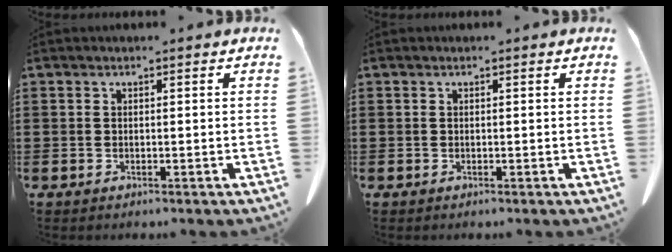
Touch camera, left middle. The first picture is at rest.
{"total": 0.0}